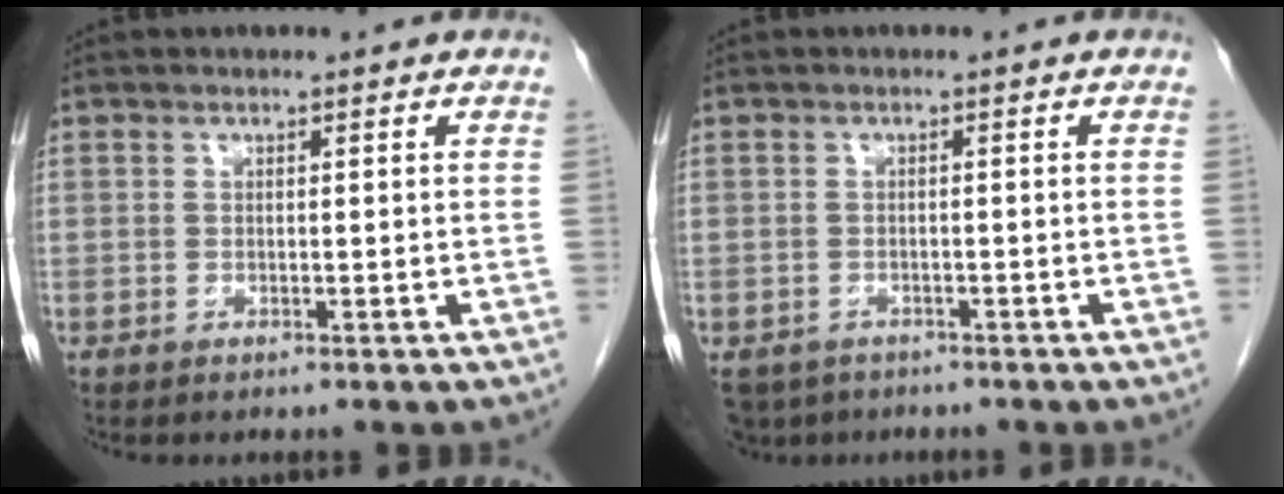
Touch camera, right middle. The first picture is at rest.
{"total": 5.1, "force": [-3.7, 3.2, 1.2], "torque": [-0.019, -0.003, -0.056]}